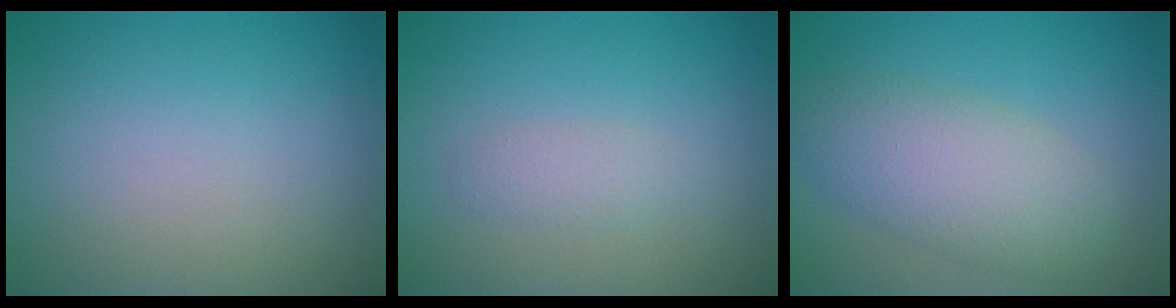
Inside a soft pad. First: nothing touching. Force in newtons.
{"total": 1.4, "press": 1.4, "slide": 0.1}
{"total": 5.5, "press": 5.5, "slide": 0.2}